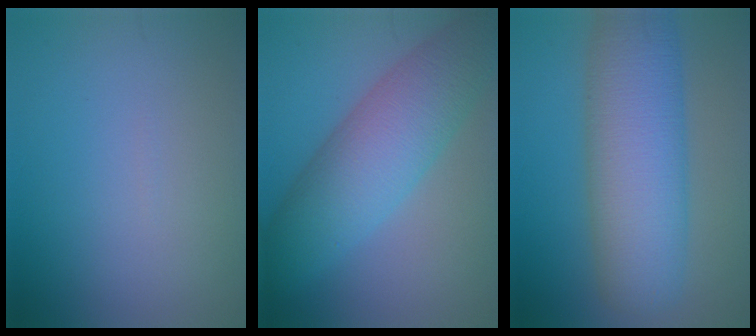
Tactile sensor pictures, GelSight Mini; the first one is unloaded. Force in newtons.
{"total": 8.4, "press": 8.4, "slide": 0.3}
{"total": 10.0, "press": 10.0, "slide": 0.1}